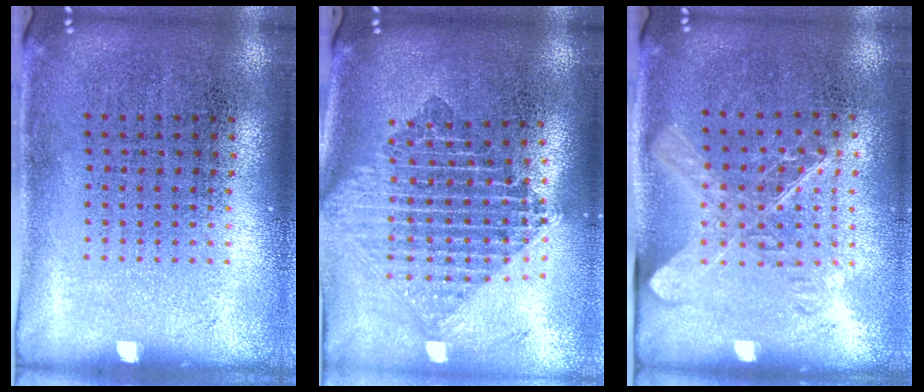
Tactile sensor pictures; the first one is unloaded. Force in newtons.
{"total": 2.2, "press": 1.7, "slide": 1.4}
{"total": 1.5, "press": 1.3, "slide": 0.7}